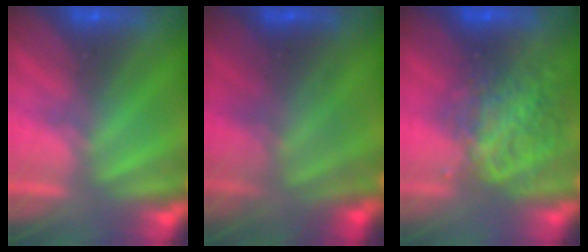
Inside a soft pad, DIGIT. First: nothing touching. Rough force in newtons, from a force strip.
{"total": 4.9}
{"total": 5.8}